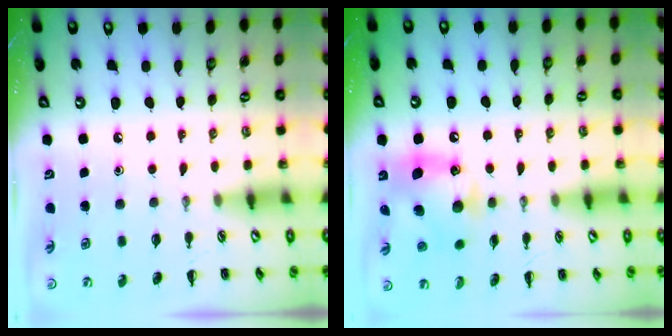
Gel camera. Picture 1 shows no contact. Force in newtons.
{"total": 13.3, "press": 13.1, "slide": 1.9}